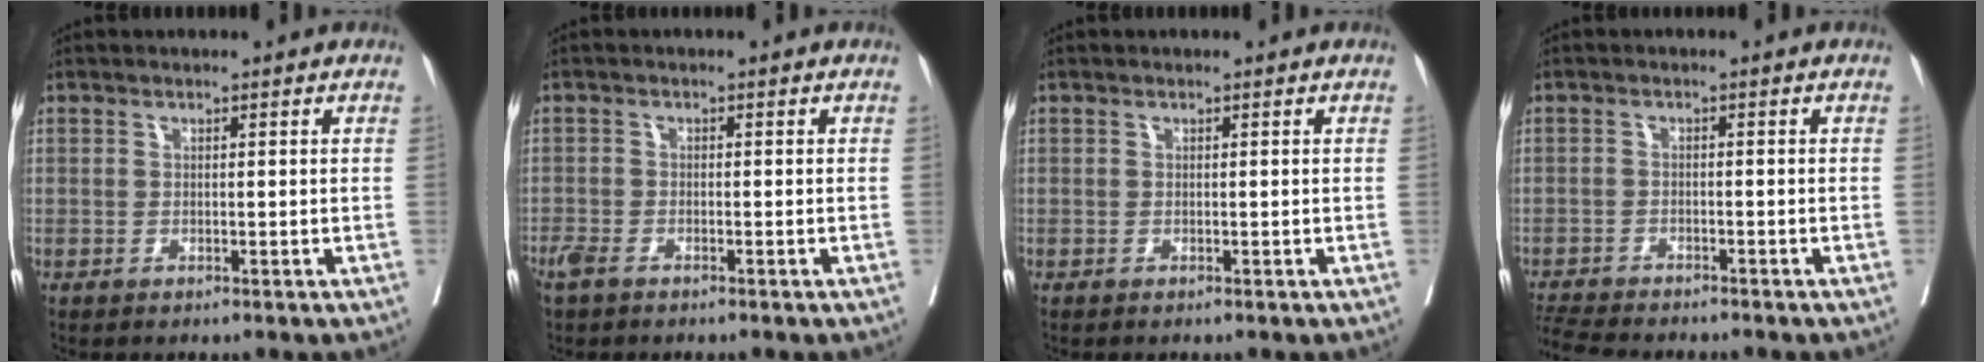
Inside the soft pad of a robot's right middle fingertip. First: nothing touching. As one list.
[{"total": 2.5, "force": [-1.9, 1.0, 1.4], "torque": [-0.032, -0.004, -0.036]}, {"total": 0.0}, {"total": 7.6, "force": [-7.1, 0.8, 2.7], "torque": [-0.048, -0.015, -0.117]}]